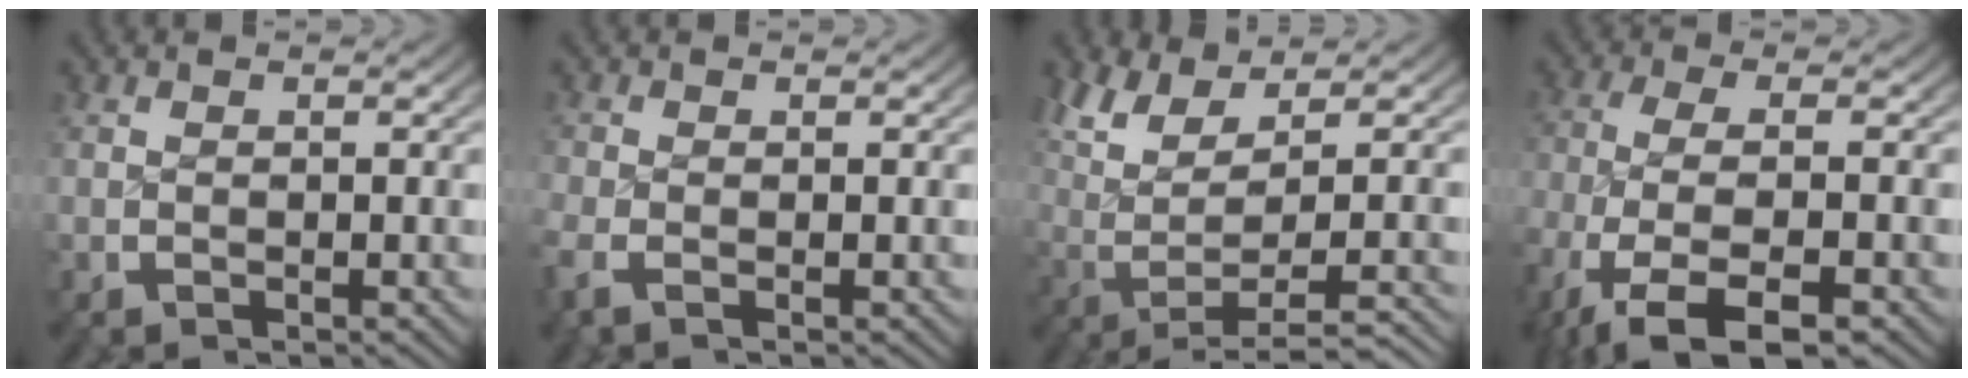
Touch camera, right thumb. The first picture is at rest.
{"total": 1.6, "force": [-0.8, 0.9, 1.0], "torque": [-0.033, -0.009, -0.014]}
{"total": 7.1, "force": [1.1, 3.3, 6.2], "torque": [-0.130, -0.012, 0.037]}
{"total": 10.1, "force": [-4.7, 5.0, 7.5], "torque": [-0.177, -0.037, -0.050]}